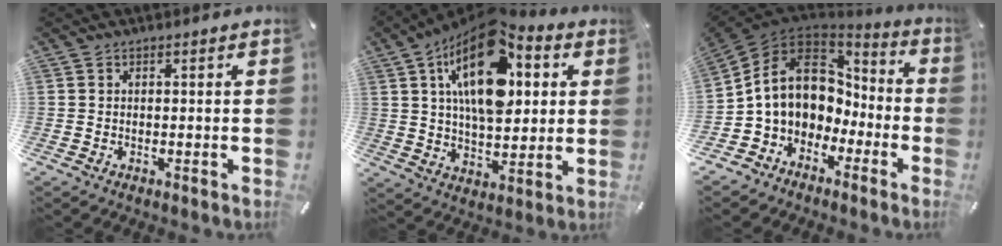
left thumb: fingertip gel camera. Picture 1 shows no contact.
{"total": 20.5, "force": [7.7, 11.3, 15.3], "torque": [-0.264, -0.029, 0.128]}
{"total": 13.6, "force": [1.1, 11.4, 7.4], "torque": [-0.167, -0.003, 0.018]}